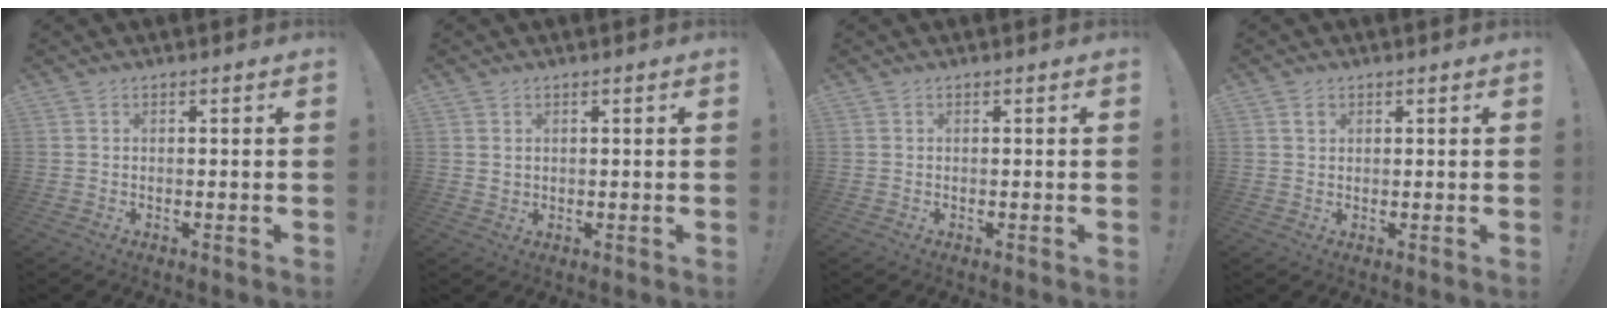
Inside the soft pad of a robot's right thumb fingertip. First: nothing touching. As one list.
[{"total": 1.5, "force": [0.7, 1.2, 0.6], "torque": [-0.010, 0.002, 0.013]}, {"total": 0.0}, {"total": 1.6, "force": [0.8, 1.2, 0.8], "torque": [-0.006, 0.000, 0.012]}]